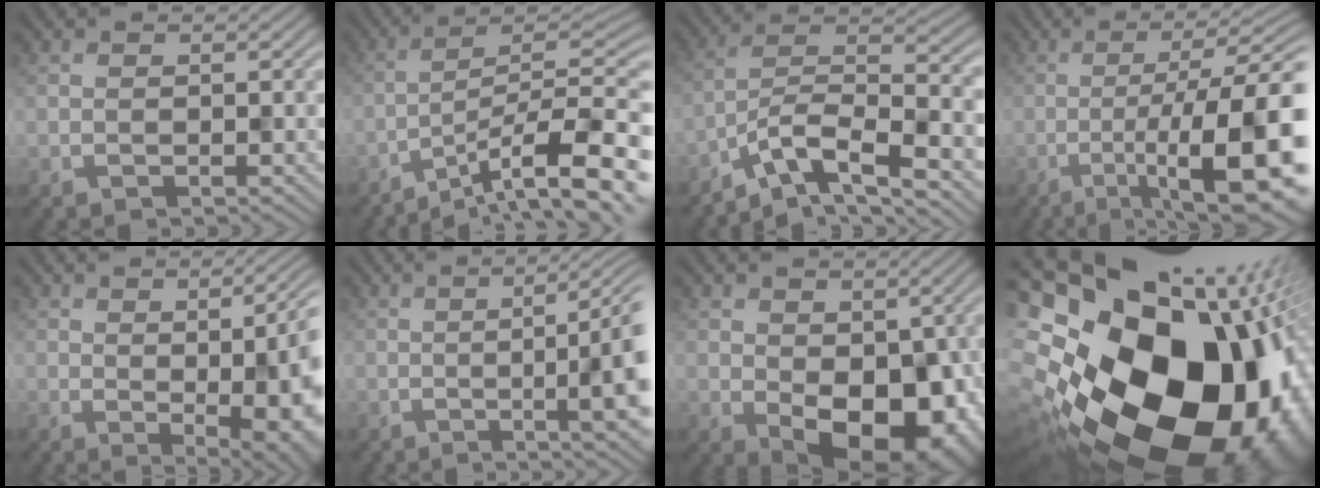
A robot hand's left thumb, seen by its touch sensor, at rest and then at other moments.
{"total": 13.8, "force": [-9.4, 2.6, 9.7], "torque": [-0.127, 0.004, -0.147]}
{"total": 9.6, "force": [-6.4, 3.1, 6.4], "torque": [-0.111, -0.002, -0.122]}
{"total": 15.6, "force": [-4.8, 4.6, 14.1], "torque": [-0.190, -0.010, -0.061]}
{"total": 13.6, "force": [0.6, 5.9, 12.2], "torque": [-0.115, 0.010, 0.019]}
{"total": 9.9, "force": [0.1, 2.3, 9.6], "torque": [-0.098, 0.007, 0.004]}
{"total": 11.3, "force": [-1.5, 7.6, 8.2], "torque": [-0.110, -0.037, 0.006]}
{"total": 23.3, "force": [-2.6, 18.3, 14.2], "torque": [-0.270, -0.078, -0.065]}